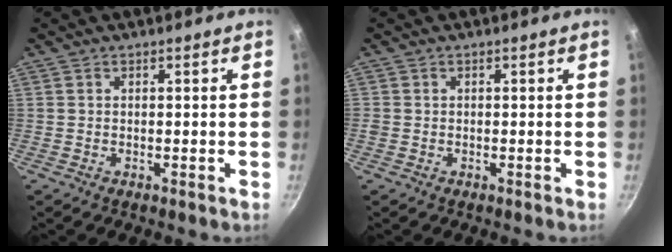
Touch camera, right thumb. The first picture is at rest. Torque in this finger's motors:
{"motor_torque": [-0.33, 0.55, 0.23, 0.54, 0.00]}